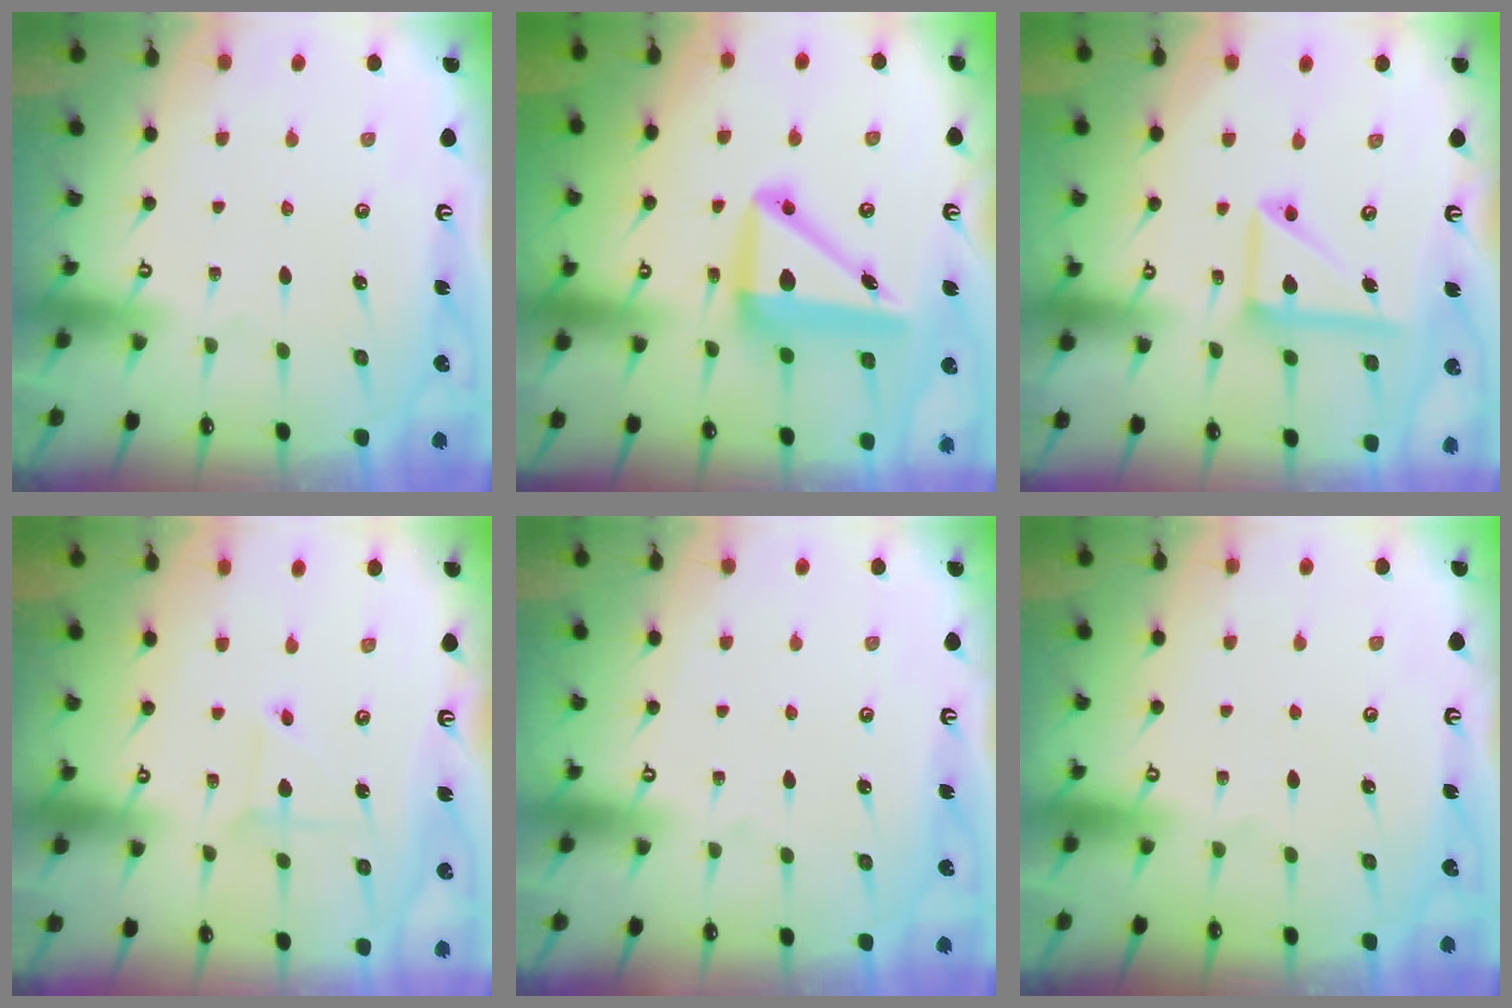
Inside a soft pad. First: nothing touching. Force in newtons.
{"total": 14.0, "press": 13.6, "slide": 3.3}
{"total": 13.8, "press": 13.7, "slide": 1.7}
{"total": 3.7, "press": 3.7, "slide": 0.3}
{"total": 0.9, "press": 0.9, "slide": 0.2}
{"total": 0.0}